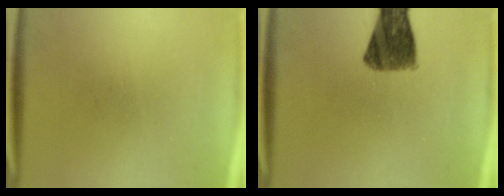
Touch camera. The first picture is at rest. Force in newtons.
{"total": 9.2}